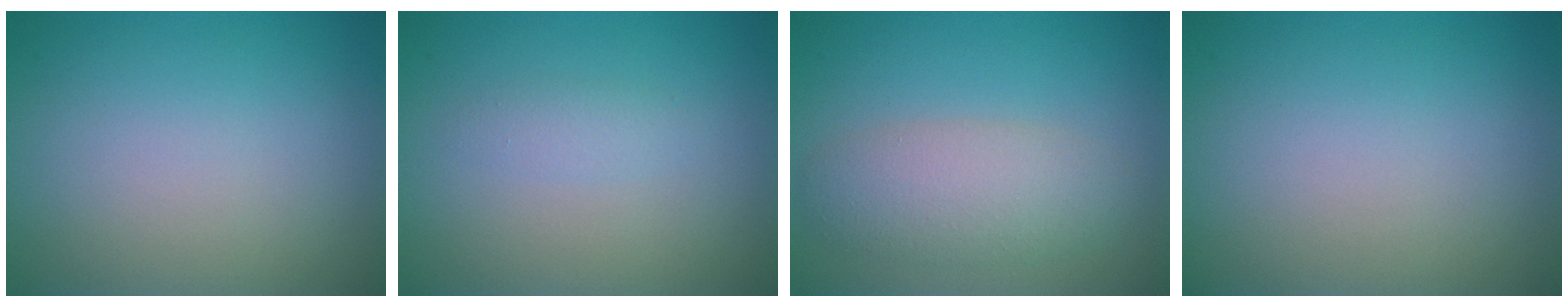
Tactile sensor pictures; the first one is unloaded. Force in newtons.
{"total": 1.1, "press": 1.1, "slide": 0.1}
{"total": 4.2, "press": 4.2, "slide": 0.1}
{"total": 0.0}